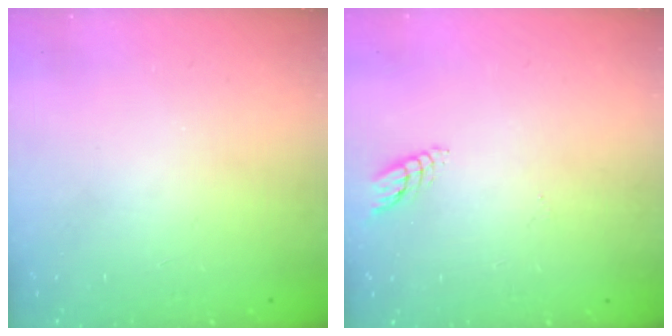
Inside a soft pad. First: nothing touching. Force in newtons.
{"total": 3.9, "press": 3.9, "slide": 0.4}